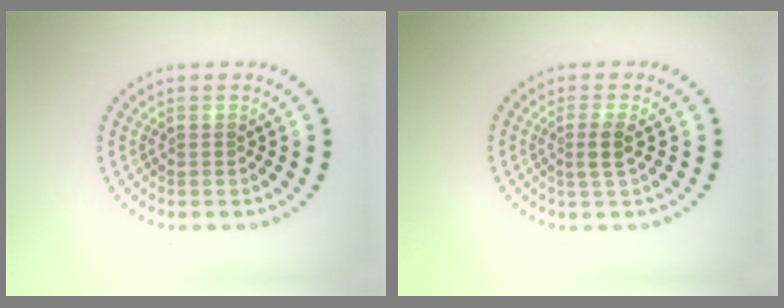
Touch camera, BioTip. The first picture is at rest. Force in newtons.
{"total": 1.8, "press": 1.4, "slide": 1.1}